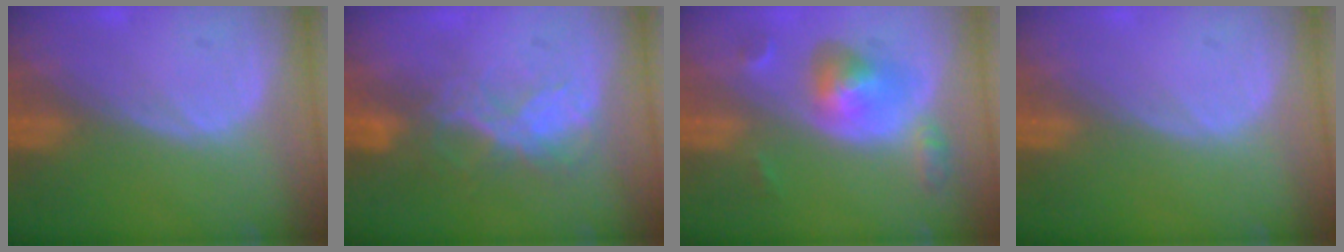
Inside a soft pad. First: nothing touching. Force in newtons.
{"total": 6.8, "press": 5.8, "slide": 3.4}
{"total": 6.2, "press": 5.8, "slide": 2.3}
{"total": 0.0}